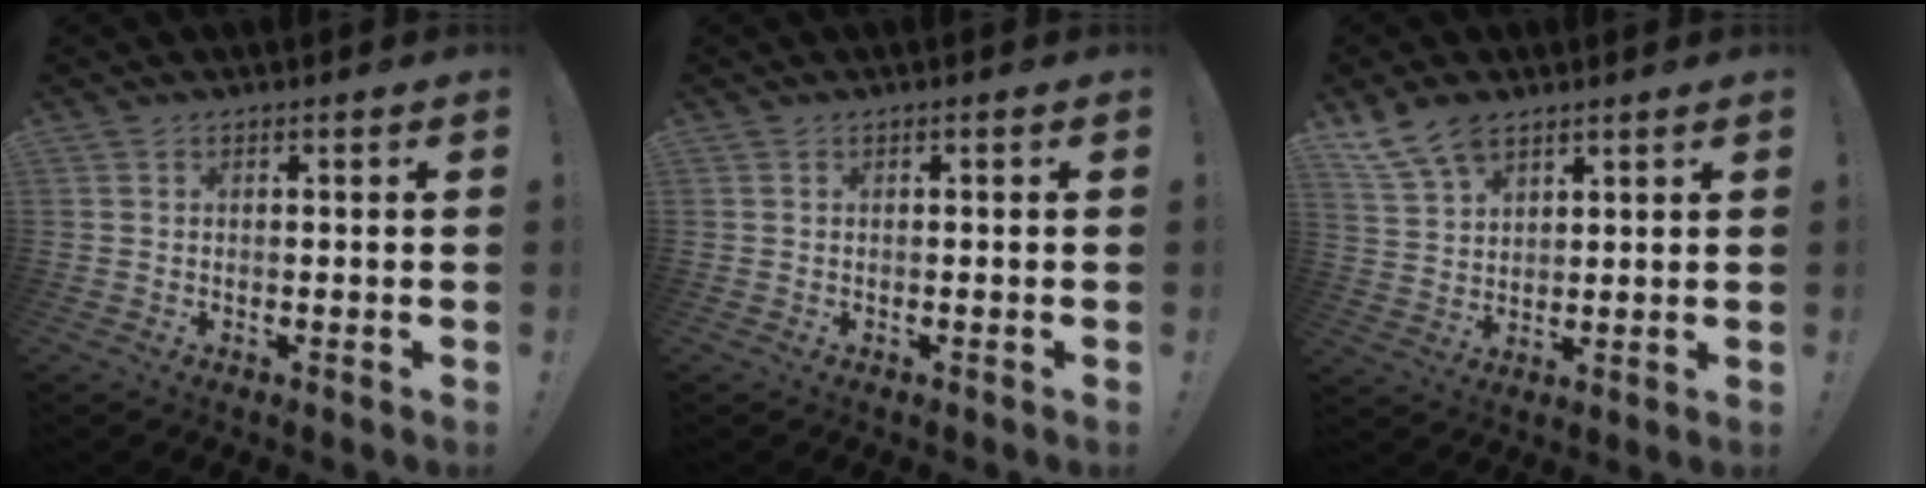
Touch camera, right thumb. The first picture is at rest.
{"total": 0.0}
{"total": 9.3, "force": [7.0, 4.9, 3.8], "torque": [-0.083, -0.032, 0.140]}